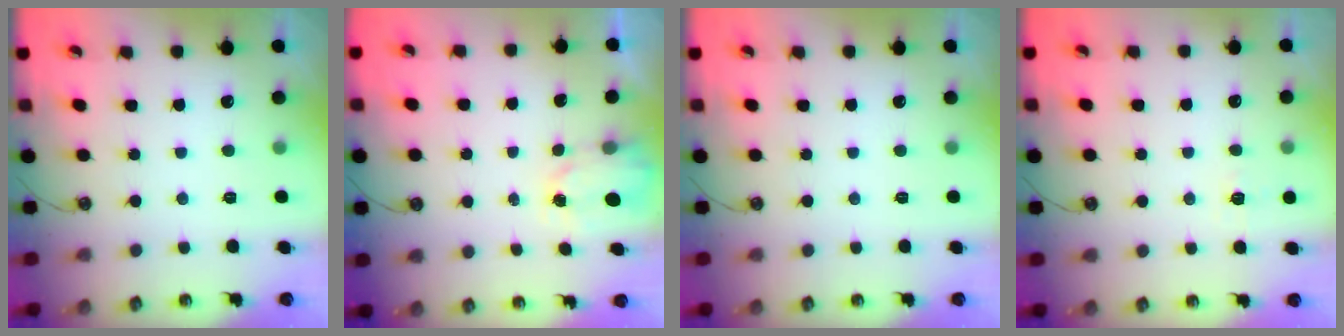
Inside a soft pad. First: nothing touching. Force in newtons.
{"total": 1.6, "press": 1.6, "slide": 0.3}
{"total": 0.0}
{"total": 5.0, "press": 5.0, "slide": 0.5}